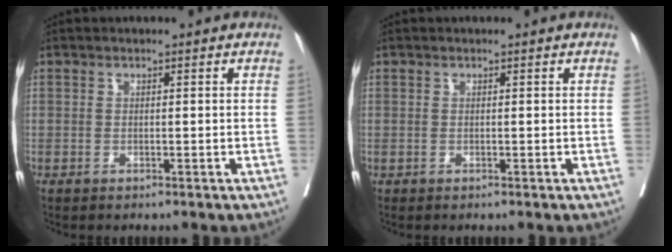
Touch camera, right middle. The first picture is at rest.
{"total": 0.0}